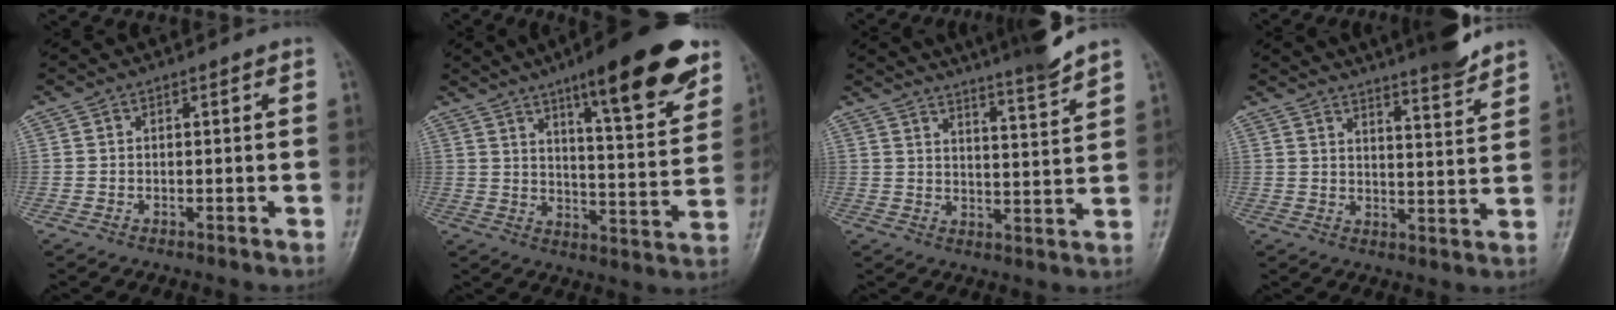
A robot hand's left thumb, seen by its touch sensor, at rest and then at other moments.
{"total": 19.5, "force": [12.1, 4.4, 14.7], "torque": [-0.171, -0.055, 0.179]}
{"total": 13.4, "force": [11.9, 0.2, 6.2], "torque": [-0.082, -0.063, 0.169]}
{"total": 12.9, "force": [11.2, 1.5, 6.2], "torque": [-0.074, -0.059, 0.152]}